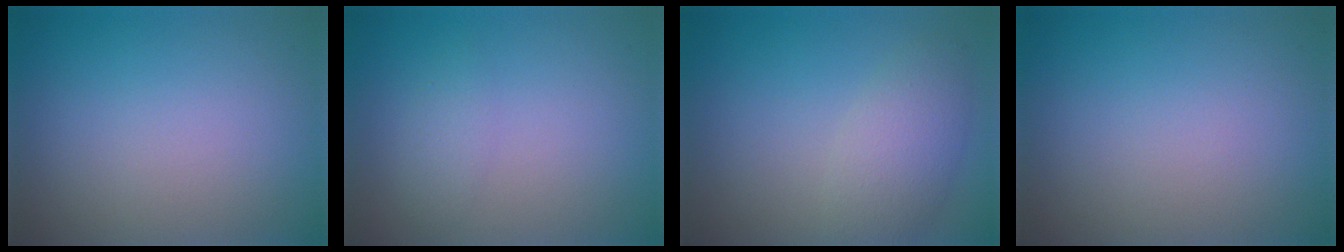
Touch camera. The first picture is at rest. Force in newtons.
{"total": 1.3, "press": 1.3, "slide": 0.0}
{"total": 3.5, "press": 3.5, "slide": 0.2}
{"total": 0.0}